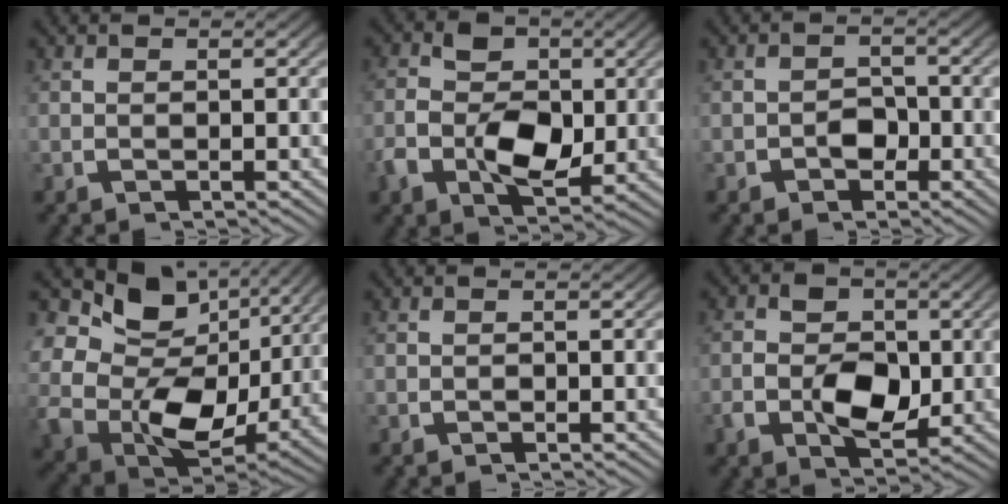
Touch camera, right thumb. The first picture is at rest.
{"total": 8.0, "force": [-0.6, 5.7, 5.5], "torque": [-0.099, -0.024, -0.011]}
{"total": 2.2, "force": [-1.0, 1.7, 1.0], "torque": [-0.013, -0.012, -0.013]}
{"total": 15.0, "force": [1.7, 10.0, 11.0], "torque": [-0.237, -0.048, 0.047]}
{"total": 0.0}
{"total": 7.0, "force": [-0.6, 5.1, 4.8], "torque": [-0.079, -0.022, -0.010]}